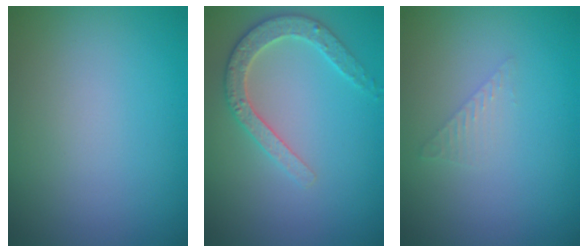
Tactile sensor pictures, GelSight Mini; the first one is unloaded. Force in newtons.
{"total": 3.0, "press": 3.0, "slide": 0.3}
{"total": 1.0, "press": 1.0, "slide": 0.0}